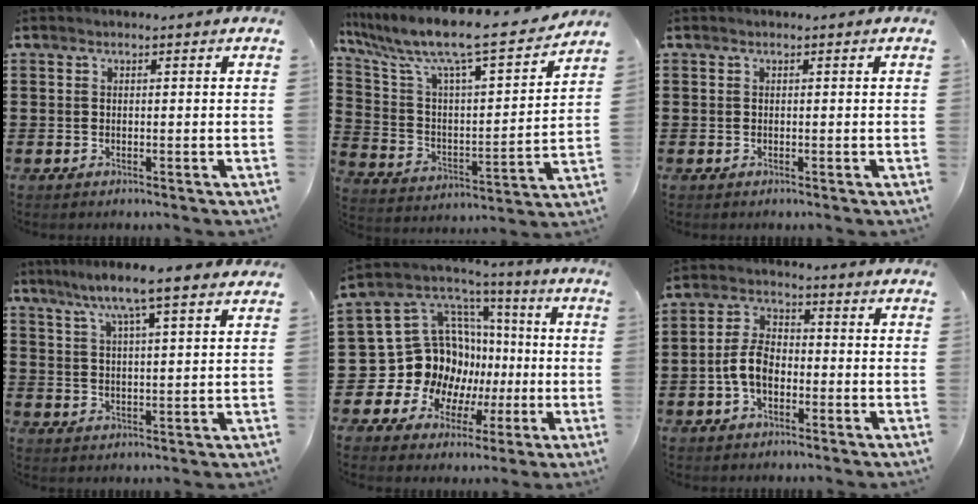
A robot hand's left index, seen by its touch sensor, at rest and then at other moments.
{"total": 9.6, "force": [8.1, 0.7, 5.1], "torque": [-0.137, -0.062, 0.128]}
{"total": 0.0}
{"total": 7.2, "force": [5.5, 0.0, 4.6], "torque": [-0.106, -0.015, 0.092]}
{"total": 14.8, "force": [-1.5, 13.8, 4.9], "torque": [-0.140, -0.029, 0.005]}
{"total": 5.9, "force": [-1.8, 3.5, 4.3], "torque": [-0.105, 0.004, -0.041]}